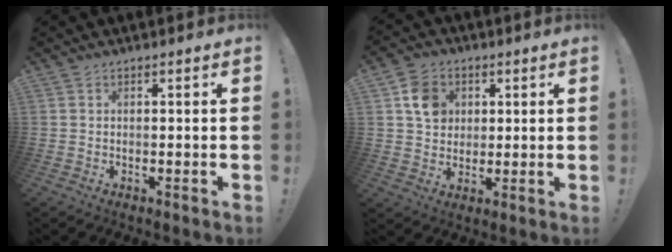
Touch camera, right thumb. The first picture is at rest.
{"total": 9.5, "force": [3.1, 8.2, 3.6], "torque": [-0.043, -0.002, 0.063]}